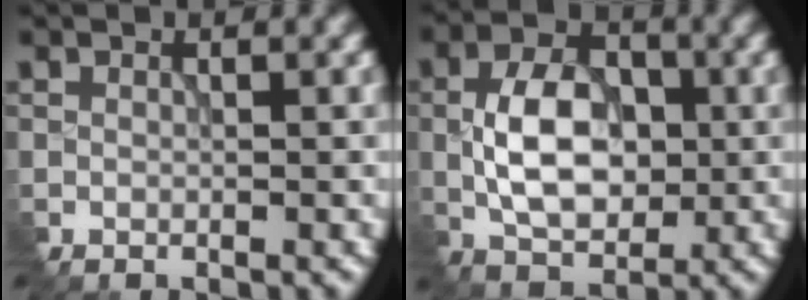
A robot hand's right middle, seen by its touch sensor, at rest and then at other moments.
{"total": 6.8, "force": [-0.9, 4.1, 5.3], "torque": [-0.103, 0.004, -0.021]}